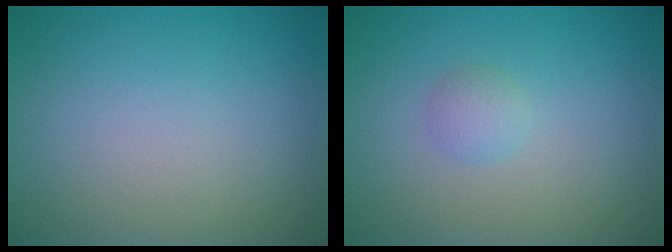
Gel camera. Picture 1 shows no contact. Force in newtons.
{"total": 1.3, "press": 1.3, "slide": 0.1}